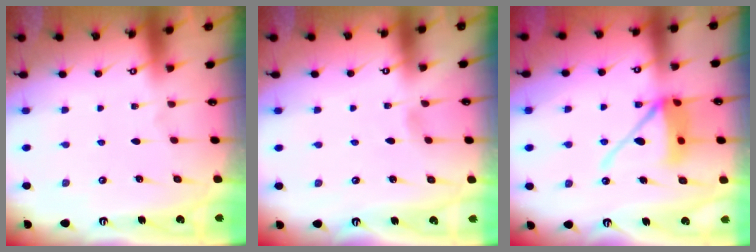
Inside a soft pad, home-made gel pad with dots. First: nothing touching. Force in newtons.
{"total": 2.6, "press": 2.6, "slide": 0.3}
{"total": 12.4, "press": 12.2, "slide": 2.2}